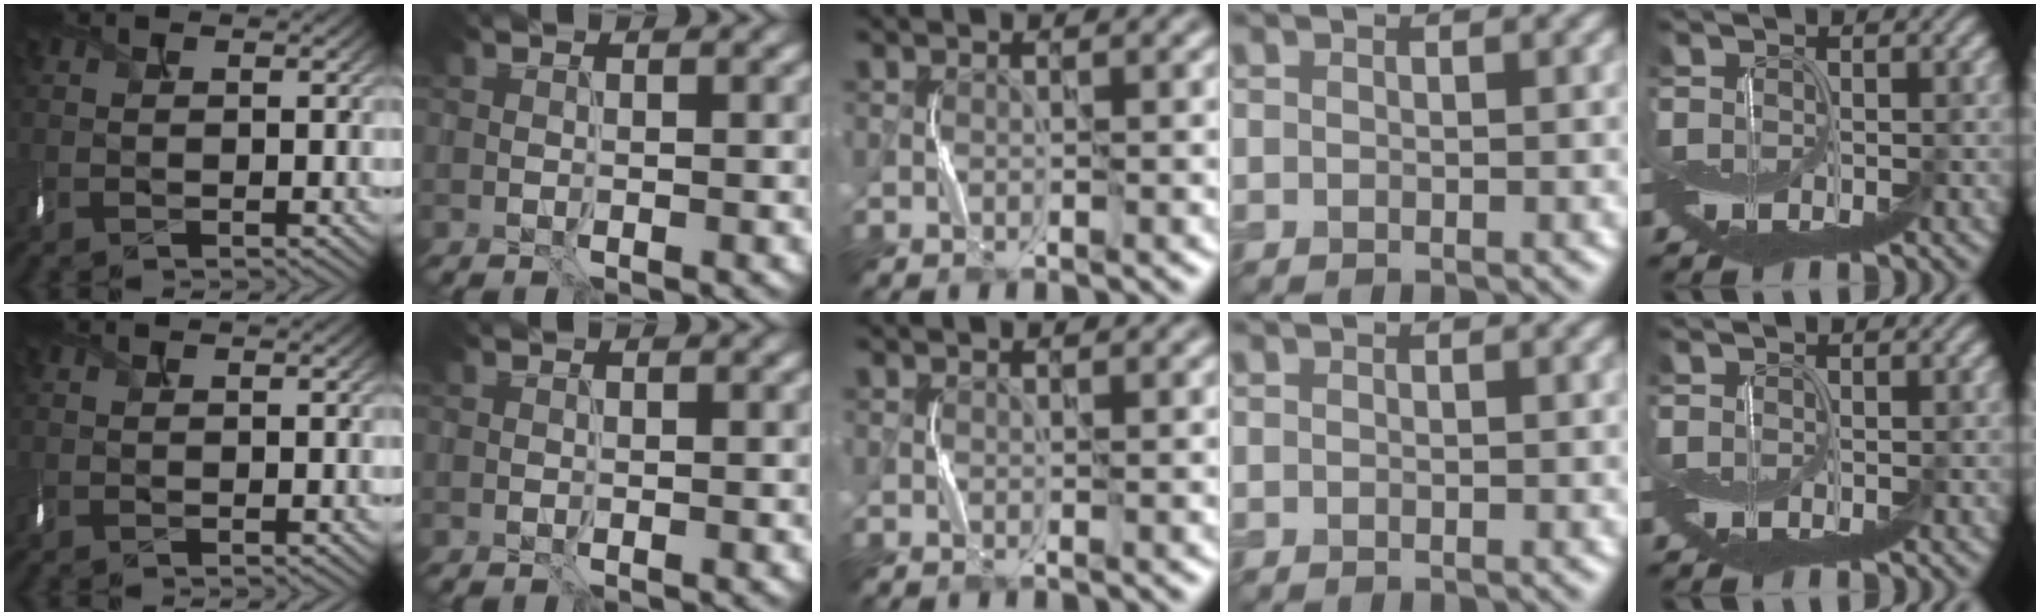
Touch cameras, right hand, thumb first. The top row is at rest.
{}